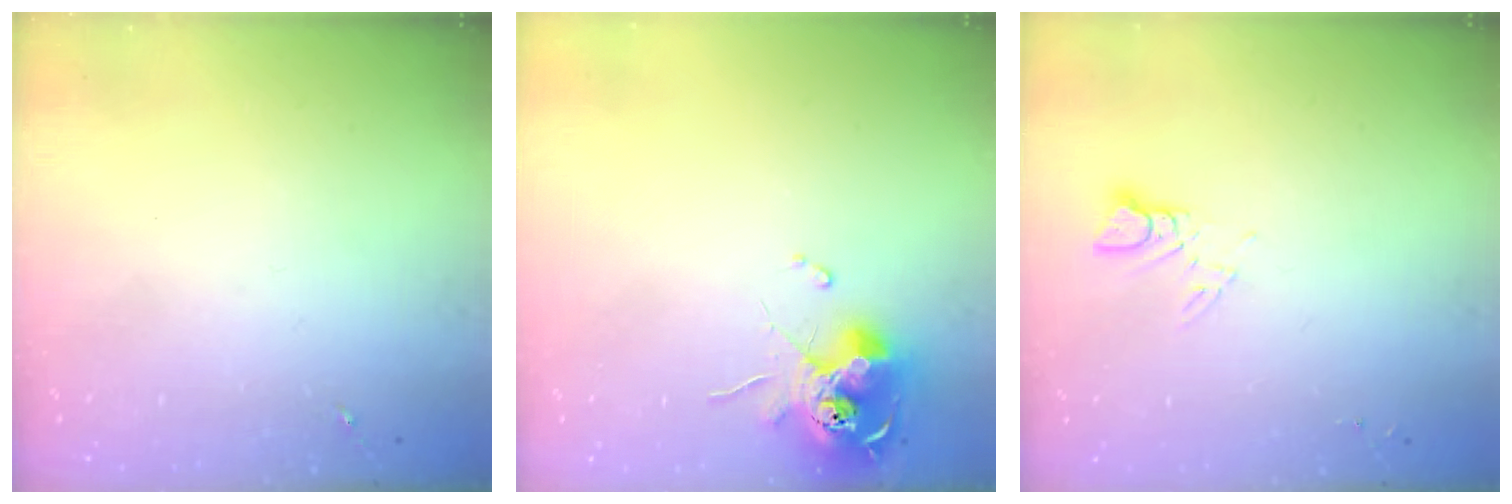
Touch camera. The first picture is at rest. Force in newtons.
{"total": 13.5, "press": 13.4, "slide": 1.2}
{"total": 3.2, "press": 3.2, "slide": 0.3}